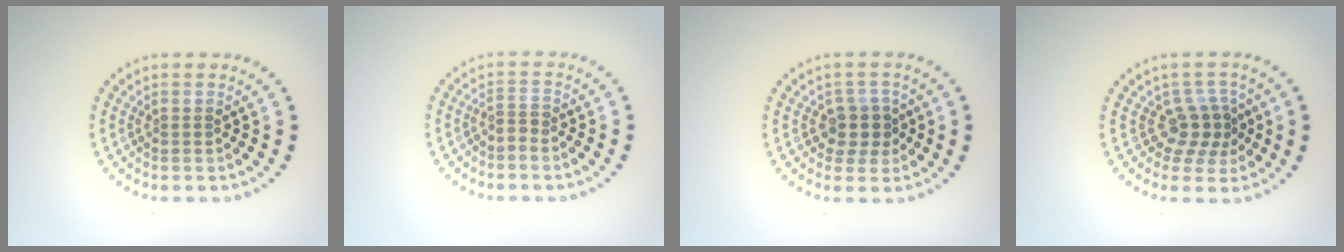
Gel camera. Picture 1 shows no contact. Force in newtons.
{"total": 1.1, "press": 0.6, "slide": 0.9}
{"total": 2.5, "press": 2.2, "slide": 1.2}
{"total": 2.9, "press": 2.3, "slide": 1.9}